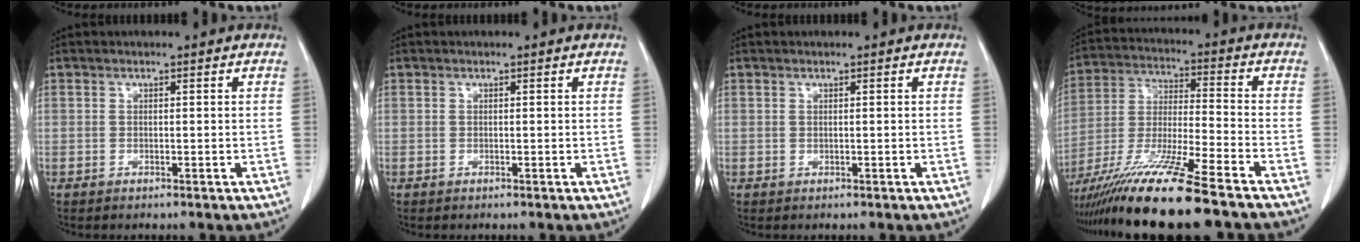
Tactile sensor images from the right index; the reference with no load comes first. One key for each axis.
{"total": 0.0}
{"total": 0.0}
{"total": 17.3, "fx": -13.2, "fy": -0.7, "fz": 11.1, "tx": -0.235, "ty": -0.043, "tz": -0.240}